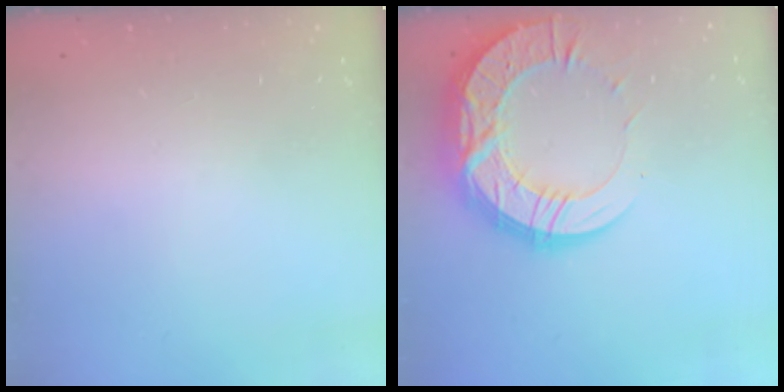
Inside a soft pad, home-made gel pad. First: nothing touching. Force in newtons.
{"total": 20.3, "press": 20.2, "slide": 1.7}